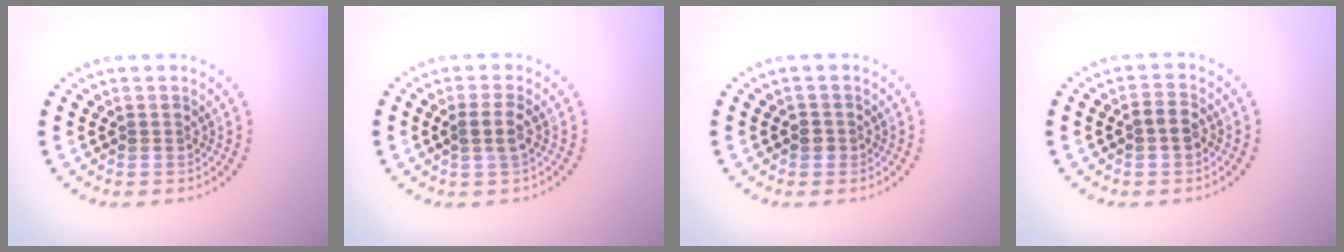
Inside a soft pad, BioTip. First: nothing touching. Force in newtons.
{"total": 1.7, "press": 1.4, "slide": 1.0}
{"total": 1.0, "press": 0.8, "slide": 0.5}
{"total": 1.9, "press": 1.8, "slide": 0.7}